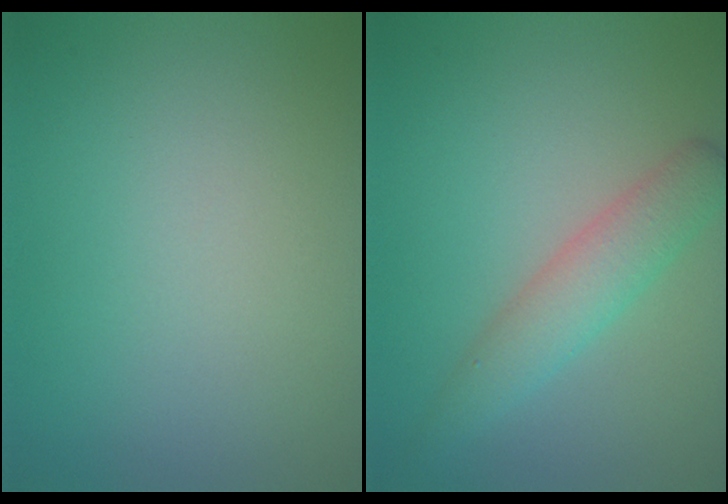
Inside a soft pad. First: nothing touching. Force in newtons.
{"total": 3.2, "press": 3.2, "slide": 0.3}